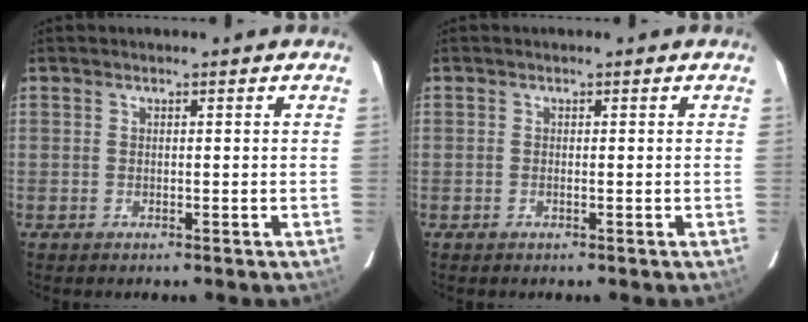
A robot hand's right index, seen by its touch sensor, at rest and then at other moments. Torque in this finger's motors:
{"motor_torque": [-0.20, 0.06, -0.02, 0.00]}